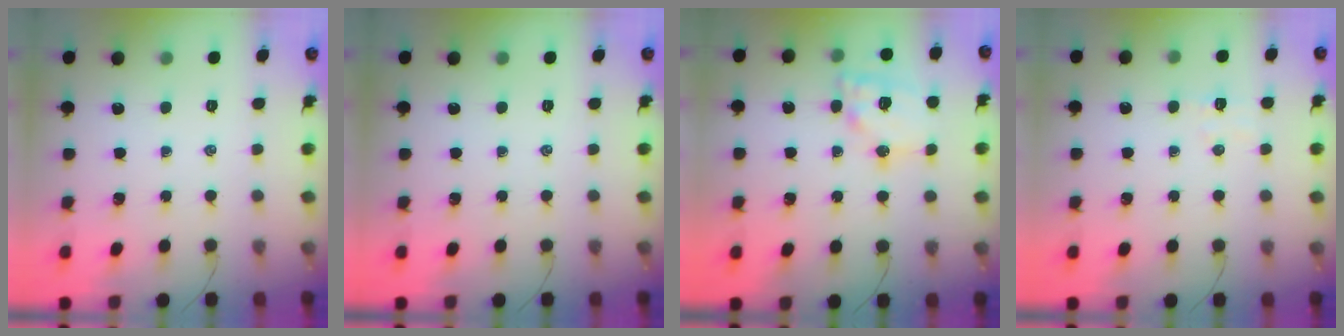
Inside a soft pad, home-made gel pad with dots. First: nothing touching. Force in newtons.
{"total": 0.0}
{"total": 14.4, "press": 14.1, "slide": 2.8}
{"total": 5.1, "press": 5.0, "slide": 1.2}